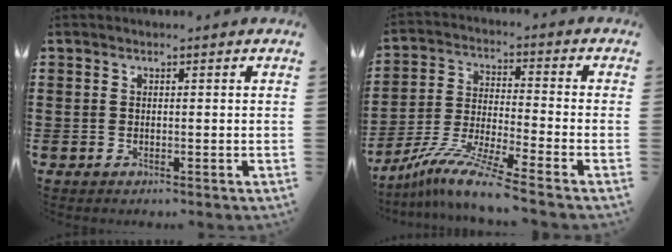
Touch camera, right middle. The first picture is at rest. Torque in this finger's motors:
{"motor_torque": [1.66, -0.48, 0.51, 0.11]}